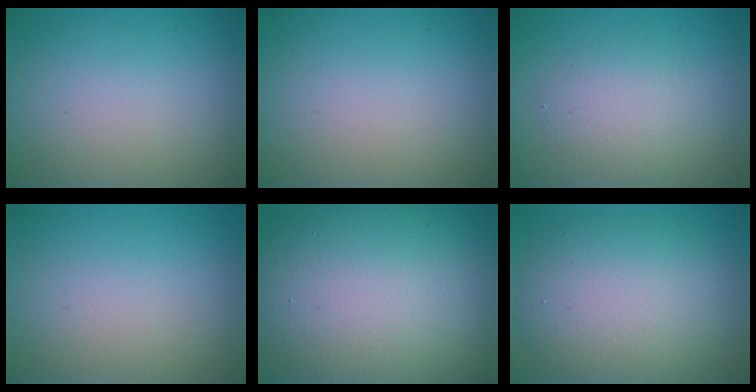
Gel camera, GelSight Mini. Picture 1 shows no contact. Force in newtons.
{"total": 0.0}
{"total": 3.0, "press": 3.0, "slide": 0.2}
{"total": 0.0}
{"total": 17.2, "press": 17.2, "slide": 1.3}
{"total": 8.4, "press": 8.4, "slide": 0.5}